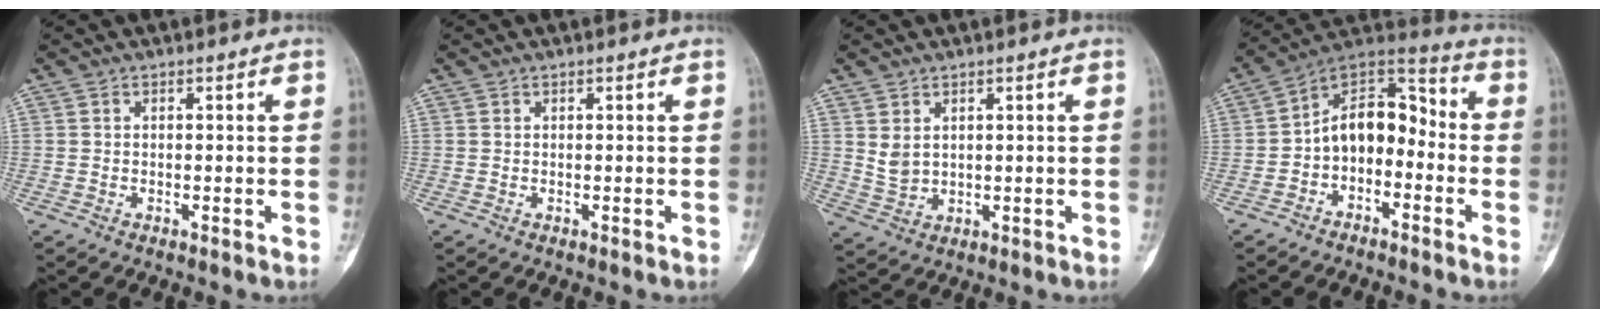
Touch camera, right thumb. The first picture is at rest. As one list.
[{"total": 0.0}, {"total": 3.5, "force": [1.4, 2.3, 2.1], "torque": [-0.036, -0.013, 0.039]}, {"total": 11.9, "force": [-2.3, 8.0, 8.6], "torque": [-0.104, 0.063, -0.058]}]